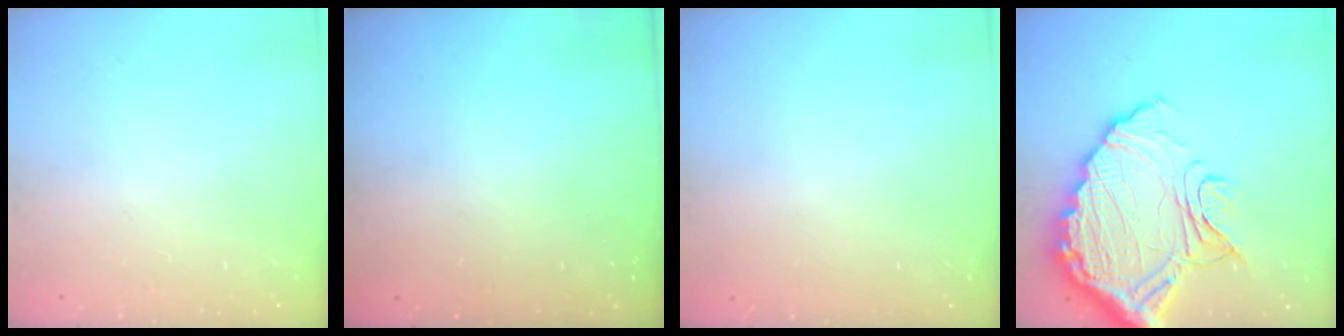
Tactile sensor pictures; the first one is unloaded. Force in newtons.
{"total": 3.0, "press": 3.0, "slide": 0.1}
{"total": 3.0, "press": 3.0, "slide": 0.1}
{"total": 20.2, "press": 20.1, "slide": 2.2}